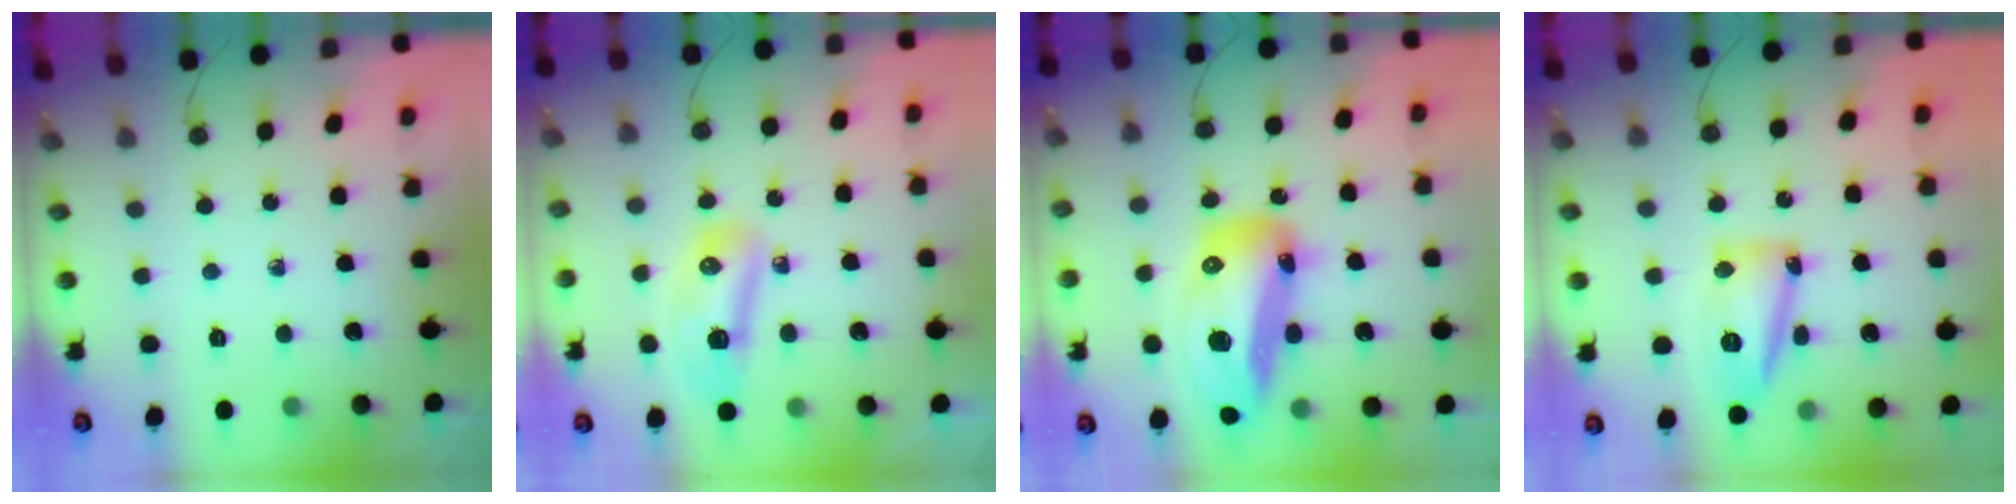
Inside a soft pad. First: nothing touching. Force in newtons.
{"total": 11.4, "press": 10.6, "slide": 4.2}
{"total": 25.3, "press": 23.8, "slide": 8.4}
{"total": 14.1, "press": 14.1, "slide": 1.1}